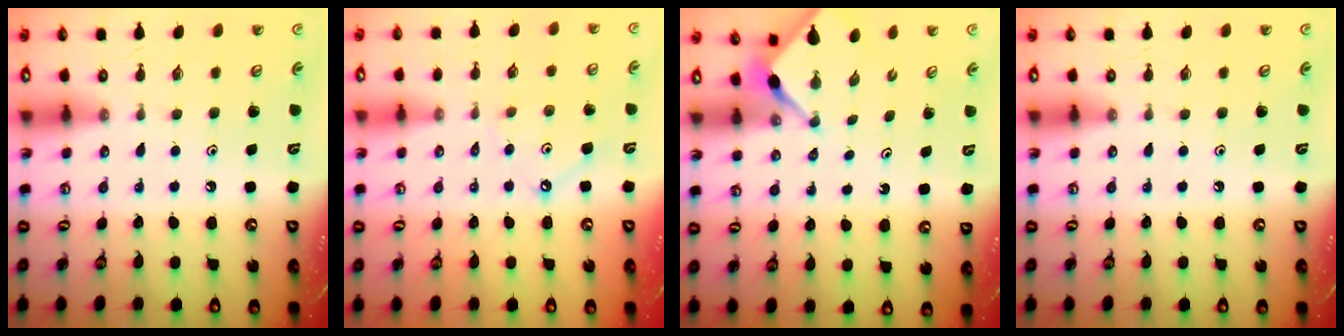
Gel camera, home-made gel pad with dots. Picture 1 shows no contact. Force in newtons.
{"total": 3.7, "press": 3.7, "slide": 0.1}
{"total": 3.0, "press": 3.0, "slide": 0.4}
{"total": 0.0}